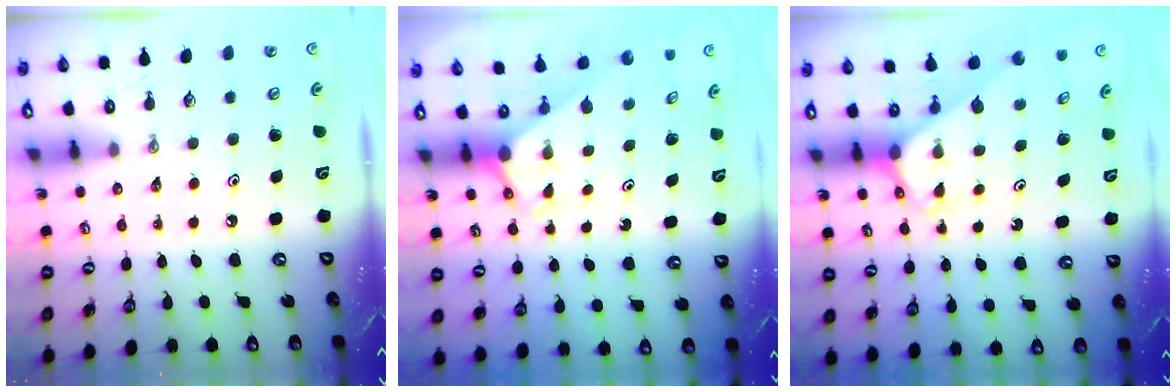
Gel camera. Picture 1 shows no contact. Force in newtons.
{"total": 2.8, "press": 2.8, "slide": 0.0}
{"total": 2.8, "press": 2.8, "slide": 0.2}